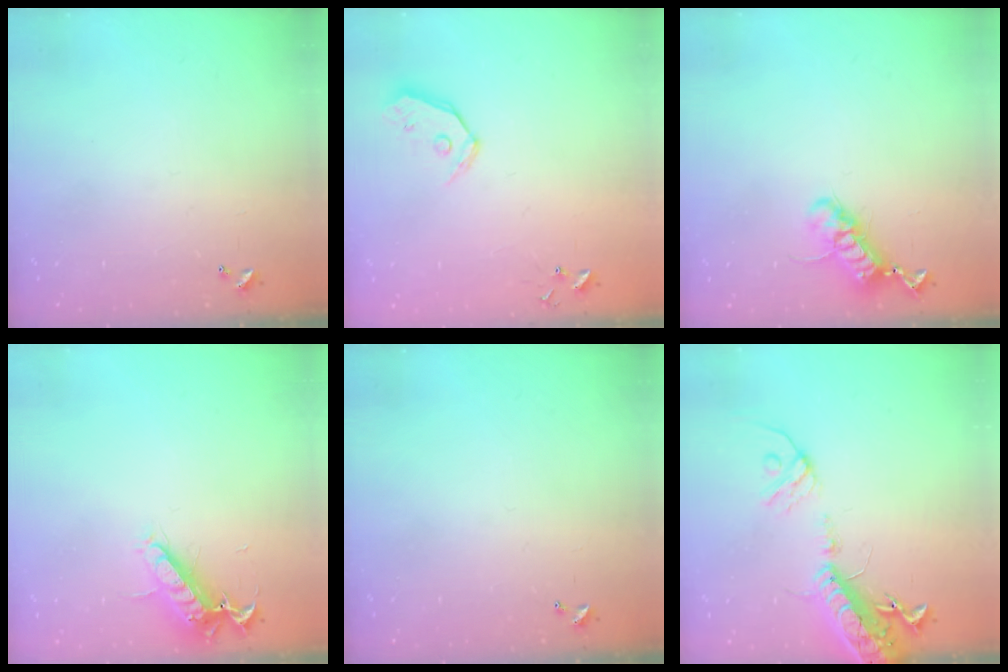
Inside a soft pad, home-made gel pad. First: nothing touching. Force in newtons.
{"total": 7.7, "press": 7.6, "slide": 0.9}
{"total": 12.7, "press": 12.6, "slide": 1.6}
{"total": 12.9, "press": 12.8, "slide": 1.4}
{"total": 0.0}
{"total": 17.4, "press": 16.9, "slide": 4.1}